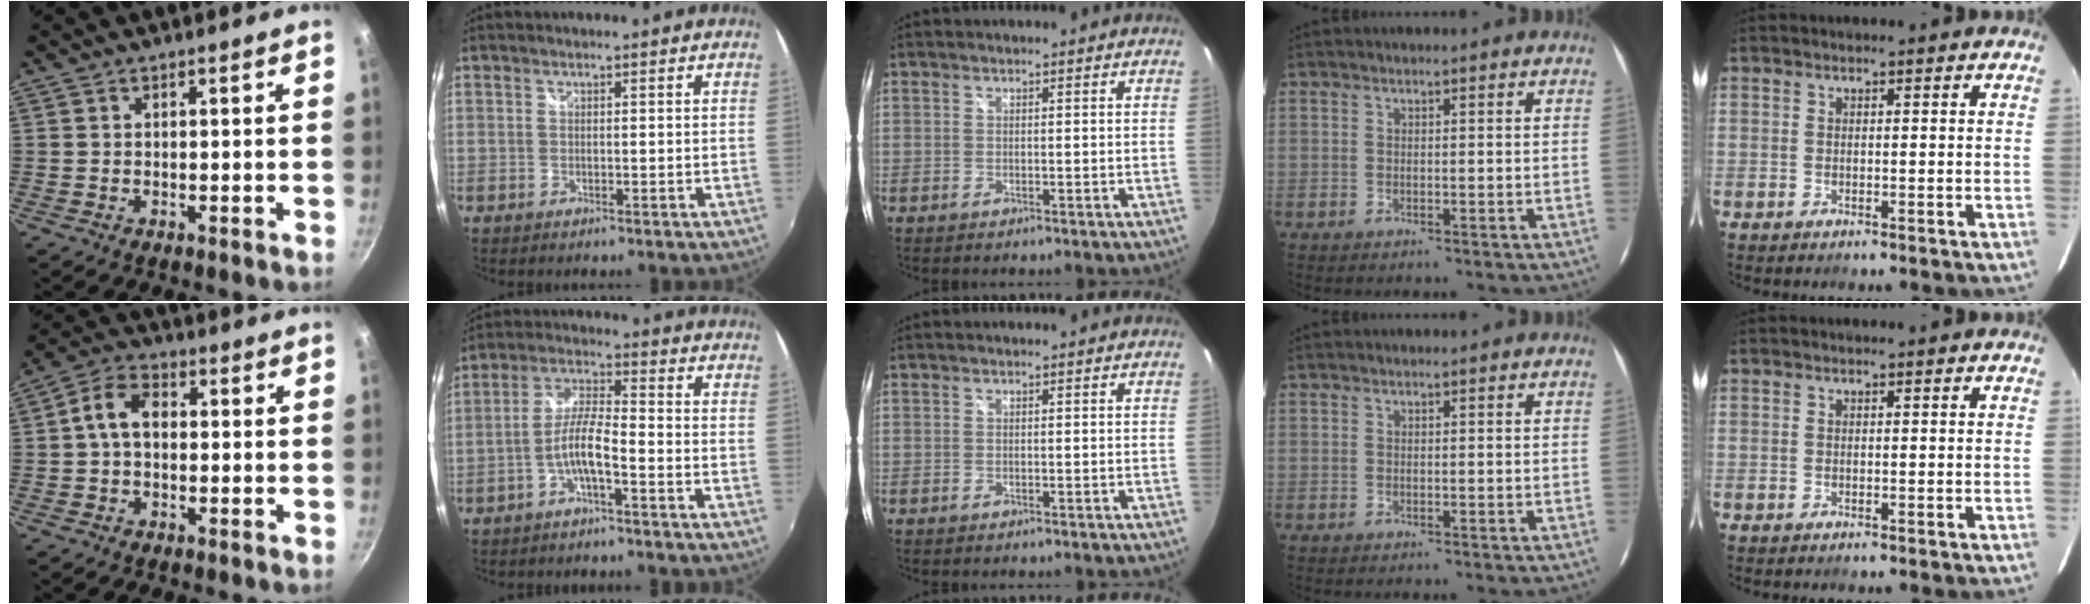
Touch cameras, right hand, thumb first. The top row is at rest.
{"thumb": {"total": 6.9, "force": [0.3, 4.8, 5.0], "torque": [-0.081, 0.023, -0.007]}, "index": {"total": 6.1, "force": [-3.0, 1.0, 5.2], "torque": [-0.115, 0.012, -0.056]}}